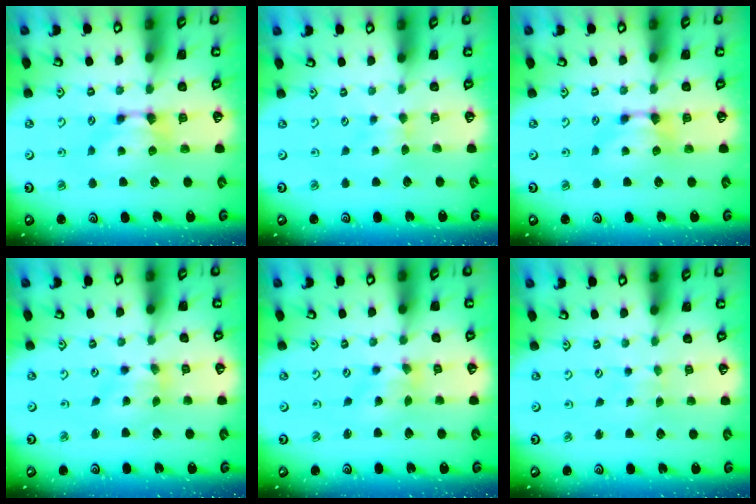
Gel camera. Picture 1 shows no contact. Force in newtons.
{"total": 3.3, "press": 3.3, "slide": 0.4}
{"total": 0.0}
{"total": 2.4, "press": 1.9, "slide": 1.4}
{"total": 1.2, "press": 0.0, "slide": 1.2}
{"total": 3.6, "press": 3.6, "slide": 0.1}